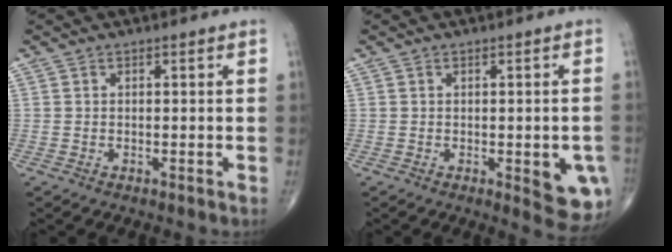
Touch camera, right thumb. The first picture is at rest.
{"total": 8.2, "force": [-2.1, 2.7, 7.5], "torque": [-0.070, -0.012, -0.019]}